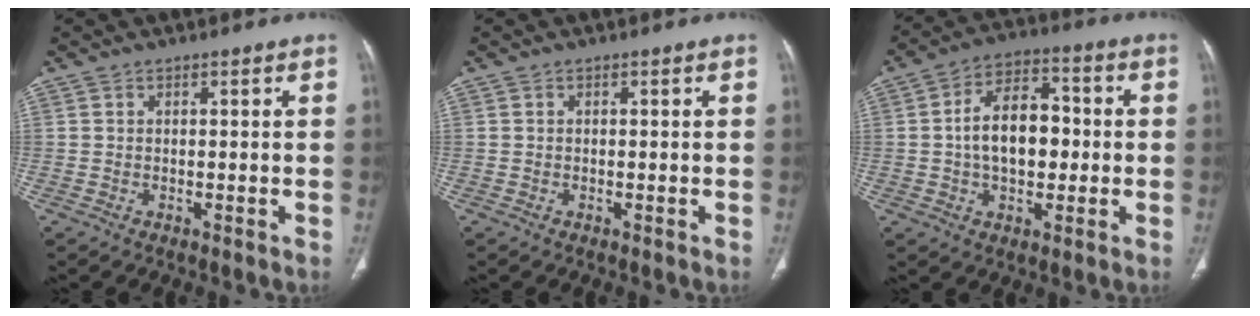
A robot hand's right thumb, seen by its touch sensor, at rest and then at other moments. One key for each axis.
{"total": 0.0}
{"total": 12.6, "fx": -0.2, "fy": 7.9, "fz": 9.8, "tx": -0.137, "ty": 0.027, "tz": -0.007}